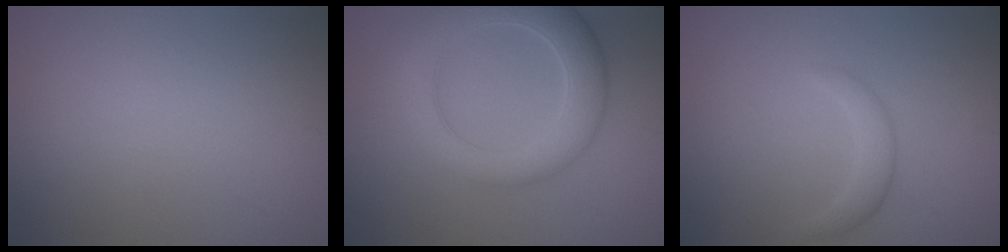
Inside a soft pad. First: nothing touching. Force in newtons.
{"total": 6.3, "press": 6.3, "slide": 0.5}
{"total": 1.6, "press": 1.6, "slide": 0.1}